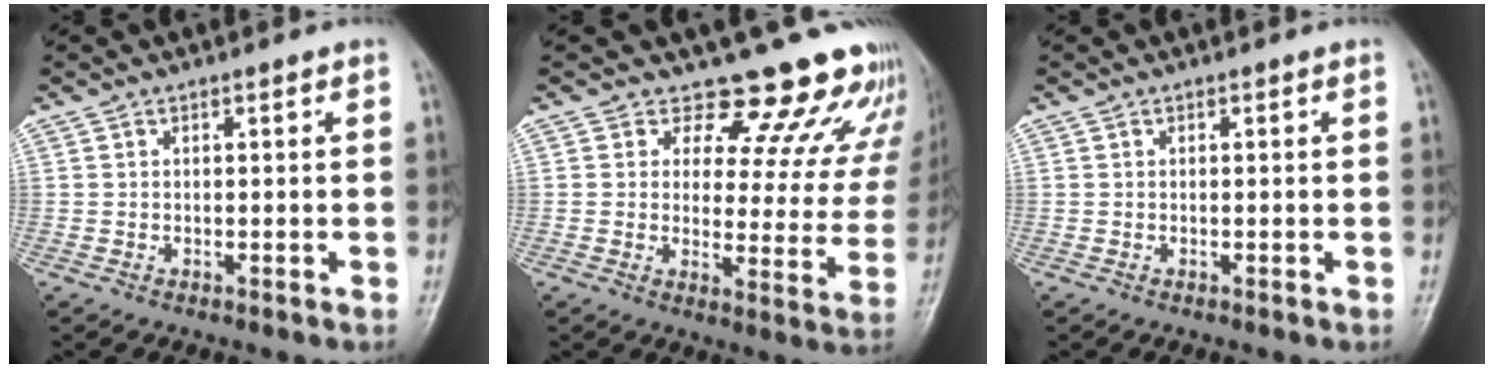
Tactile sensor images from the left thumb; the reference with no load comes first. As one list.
[{"total": 17.5, "force": [15.7, 6.5, 4.1], "torque": [0.012, -0.117, 0.169]}, {"total": 0.0}]